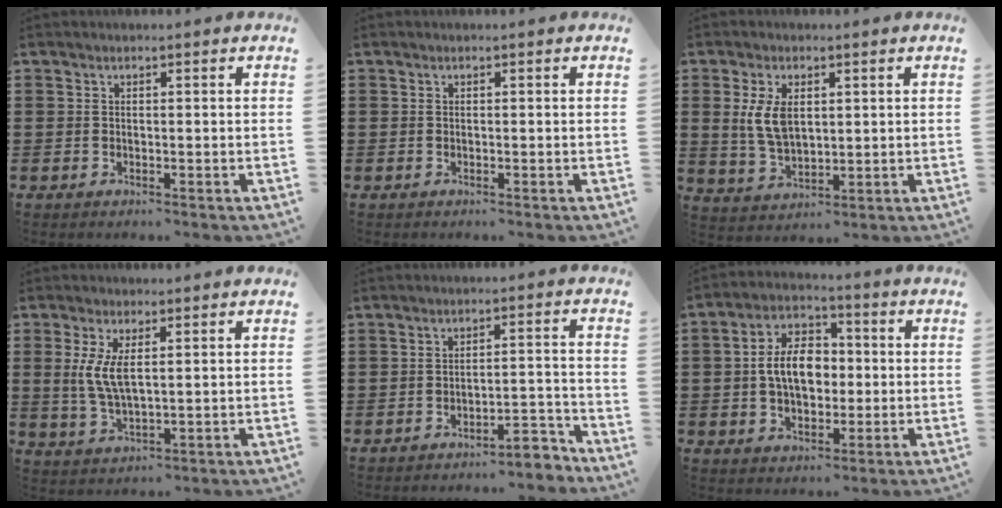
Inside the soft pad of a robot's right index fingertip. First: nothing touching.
{"total": 0.0}
{"total": 6.4, "force": [1.4, 3.6, 5.1], "torque": [-0.123, 0.004, 0.021]}
{"total": 5.8, "force": [1.3, 2.1, 5.2], "torque": [-0.120, -0.001, 0.017]}
{"total": 4.3, "force": [-3.9, 0.5, 1.6], "torque": [-0.029, 0.002, -0.078]}
{"total": 8.3, "force": [-0.1, 5.3, 6.4], "torque": [-0.131, 0.011, -0.009]}